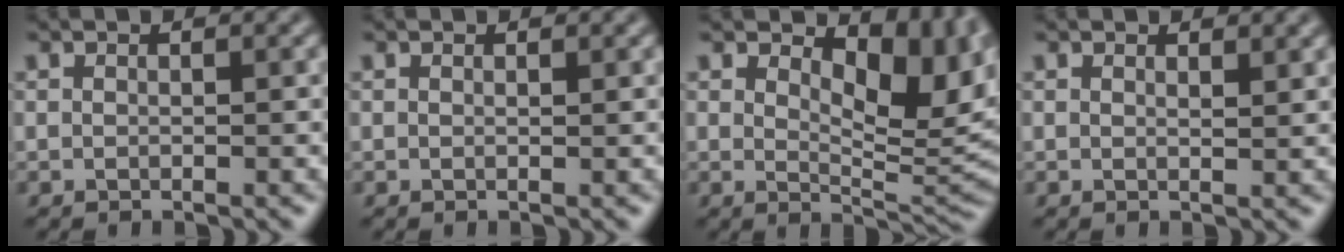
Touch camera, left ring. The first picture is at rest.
{"total": 0.0}
{"total": 8.9, "force": [3.2, 4.3, 7.1], "torque": [-0.104, -0.007, 0.049]}
{"total": 0.9, "force": [0.8, 0.1, 0.4], "torque": [-0.006, -0.001, 0.013]}